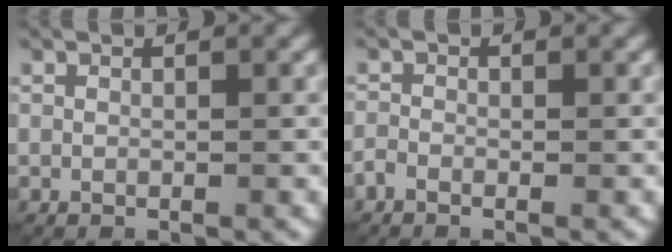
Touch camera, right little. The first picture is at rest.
{"total": 0.9, "force": [-0.7, 0.5, 0.4], "torque": [-0.012, -0.002, -0.016]}